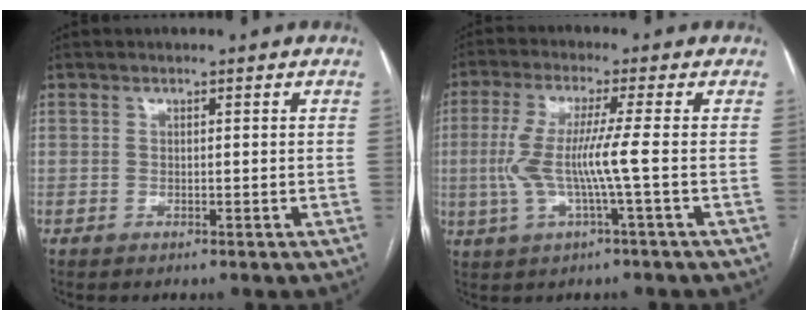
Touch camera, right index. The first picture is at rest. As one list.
[{"total": 7.8, "force": [-0.9, -0.7, 7.7], "torque": [-0.167, 0.005, -0.018]}]